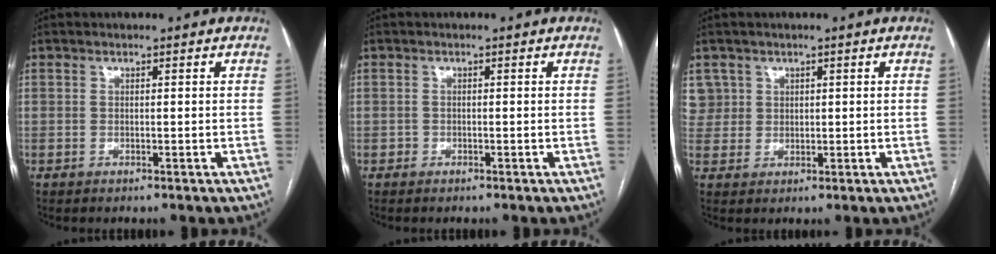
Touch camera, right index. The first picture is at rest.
{"total": 0.6, "force": [-0.4, 0.5, 0.0], "torque": [-0.004, 0.004, -0.009]}
{"total": 4.1, "force": [2.0, 3.6, -0.4], "torque": [0.024, 0.010, 0.040]}